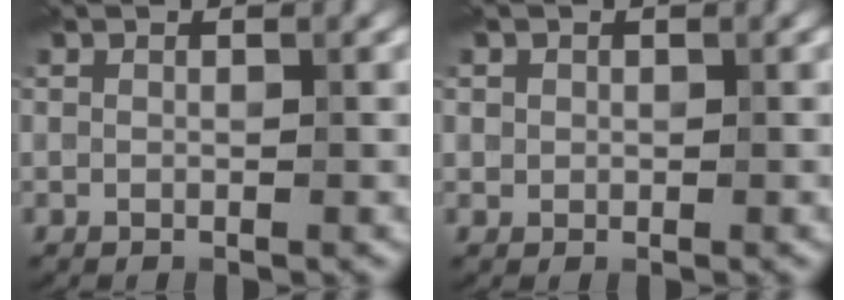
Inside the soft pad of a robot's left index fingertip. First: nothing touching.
{"total": 0.7, "force": [0.2, 0.7, 0.0], "torque": [0.001, -0.006, 0.005]}